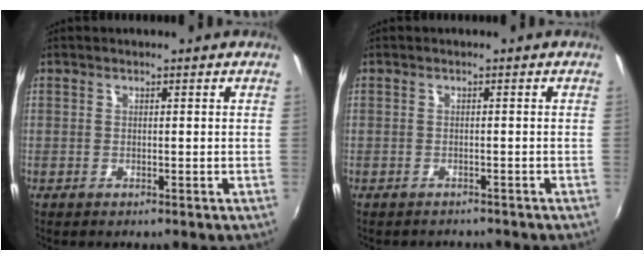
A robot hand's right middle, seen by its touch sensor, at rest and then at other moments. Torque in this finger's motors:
{"motor_torque": [0.01, -0.01, -0.03, 0.00]}